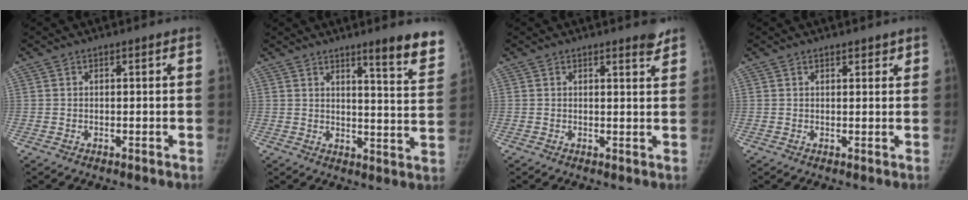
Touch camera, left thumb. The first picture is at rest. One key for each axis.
{"total": 11.5, "fx": 8.1, "fy": 1.1, "fz": 8.0, "tx": -0.080, "ty": -0.055, "tz": 0.102}
{"total": 2.5, "fx": 2.1, "fy": 0.4, "fz": 1.3, "tx": -0.011, "ty": -0.017, "tz": 0.026}
{"total": 2.3, "fx": 1.8, "fy": 1.0, "fz": 1.0, "tx": 0.001, "ty": -0.008, "tz": 0.022}